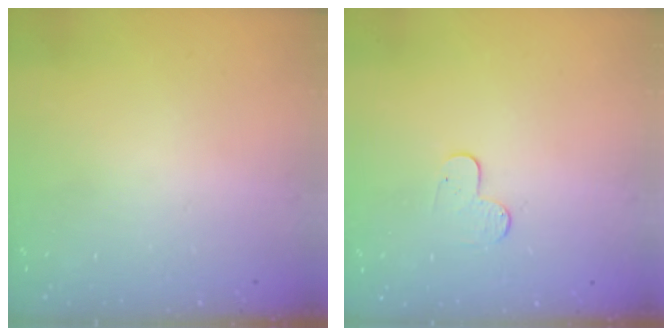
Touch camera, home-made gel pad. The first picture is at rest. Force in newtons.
{"total": 4.9, "press": 4.9, "slide": 0.4}